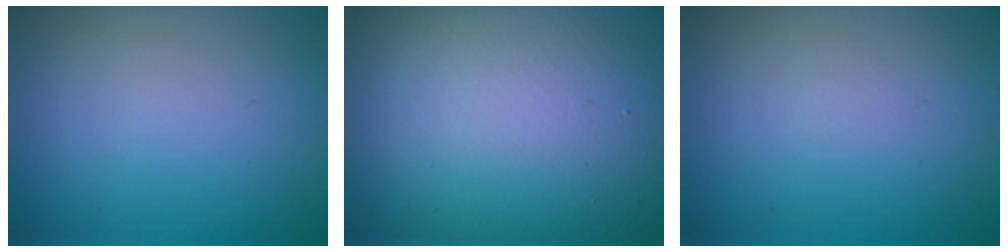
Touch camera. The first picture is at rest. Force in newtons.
{"total": 20.2, "press": 20.2, "slide": 1.1}
{"total": 0.0}